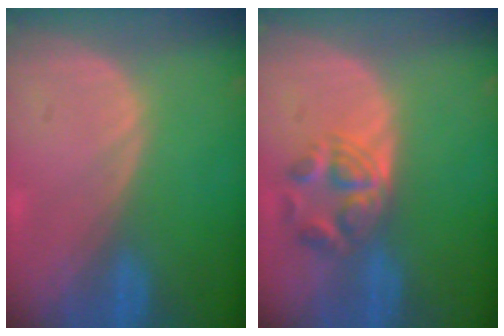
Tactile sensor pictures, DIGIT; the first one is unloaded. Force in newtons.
{"total": 5.6, "press": 5.0, "slide": 2.7}